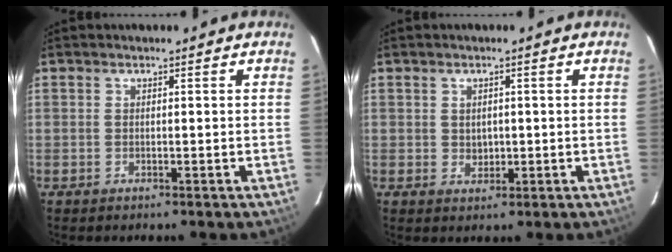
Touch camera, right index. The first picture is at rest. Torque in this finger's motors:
{"motor_torque": [0.10, 0.12, 0.12, 0.00]}